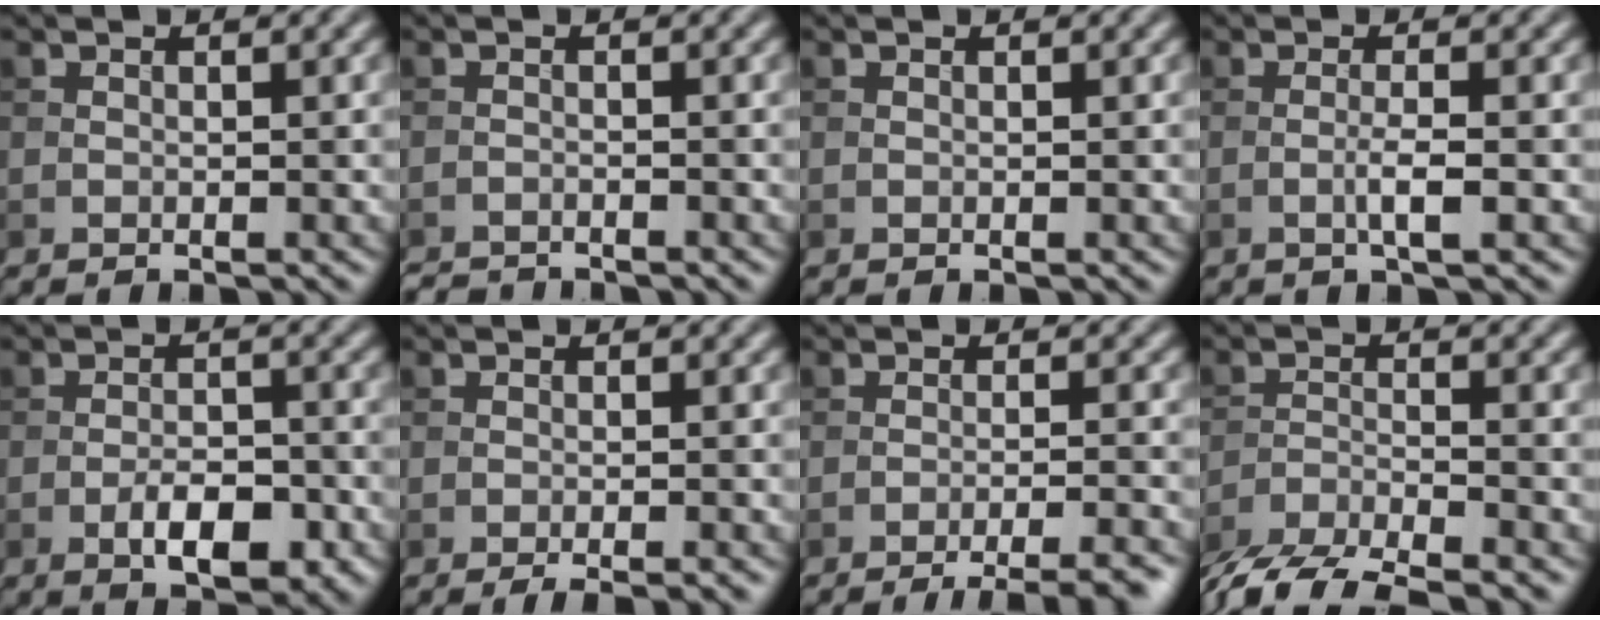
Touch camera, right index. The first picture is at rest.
{"total": 2.2, "force": [-2.2, 0.2, 0.3], "torque": [-0.003, -0.008, -0.041]}
{"total": 0.0}
{"total": 2.1, "force": [-0.6, 0.2, 2.0], "torque": [-0.037, 0.002, -0.014]}
{"total": 4.9, "force": [-2.2, 2.1, 3.9], "torque": [-0.061, -0.002, -0.035]}
{"total": 2.5, "force": [-1.4, 0.5, 2.0], "torque": [-0.026, 0.000, -0.024]}
{"total": 6.6, "force": [-5.1, 1.4, 3.8], "torque": [-0.036, 0.003, -0.065]}
{"total": 6.6, "force": [-5.7, 1.4, 3.1], "torque": [-0.058, -0.011, -0.108]}